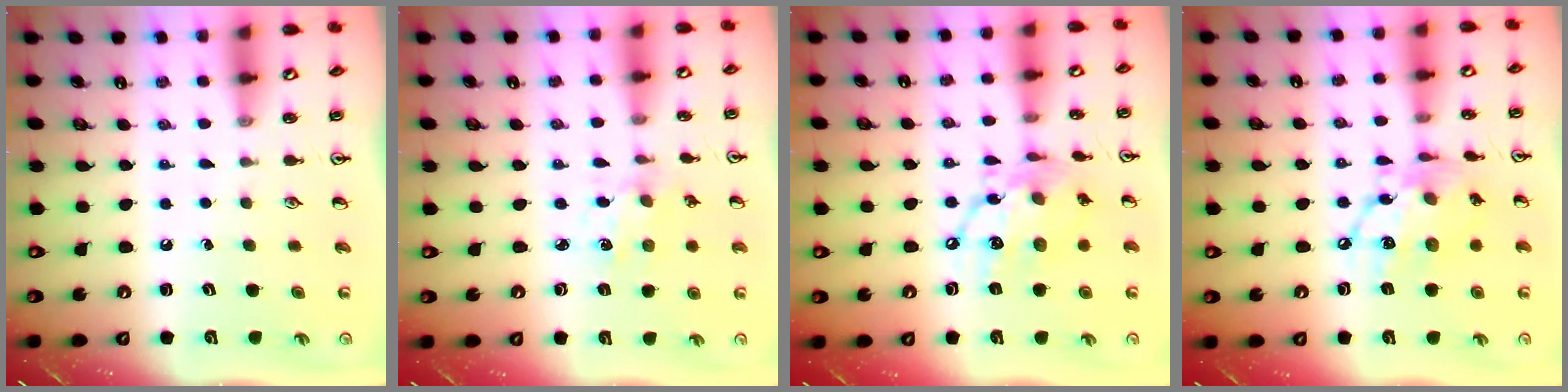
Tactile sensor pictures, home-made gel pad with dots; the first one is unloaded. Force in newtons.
{"total": 1.4, "press": 1.4, "slide": 0.3}
{"total": 14.4, "press": 14.3, "slide": 1.0}
{"total": 14.1, "press": 14.0, "slide": 1.1}